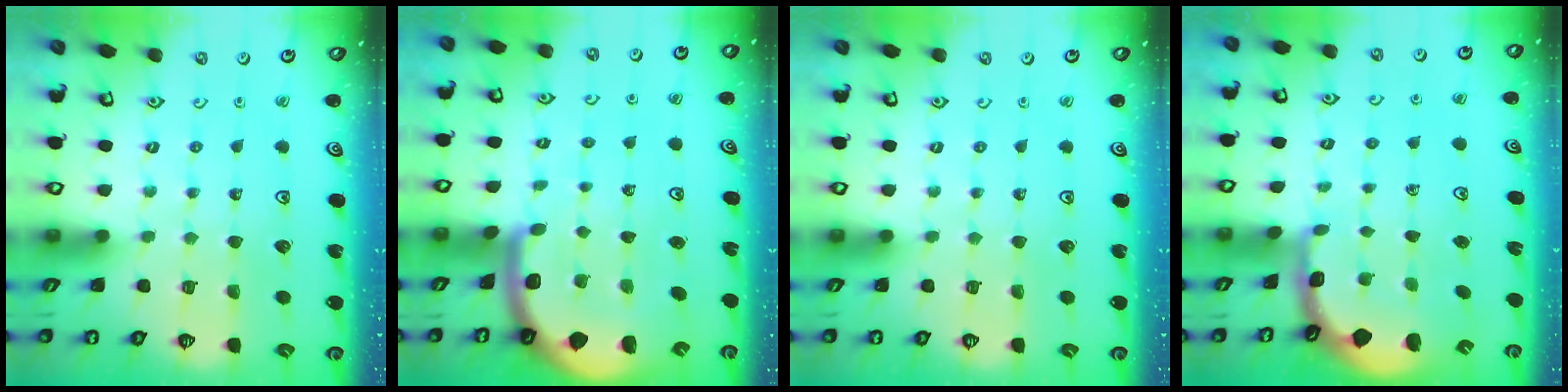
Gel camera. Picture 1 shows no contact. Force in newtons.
{"total": 4.2, "press": 4.2, "slide": 0.7}
{"total": 0.0}
{"total": 1.8, "press": 1.8, "slide": 0.3}